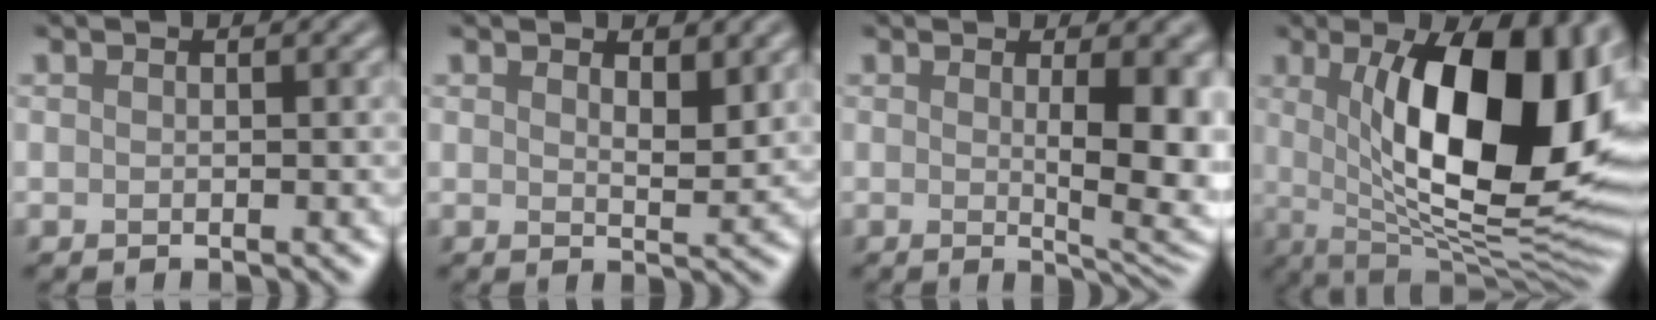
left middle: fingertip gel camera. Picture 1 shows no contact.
{"total": 2.3, "force": [1.5, 0.8, 1.6], "torque": [-0.024, -0.007, 0.027]}
{"total": 6.9, "force": [0.5, 1.7, 6.7], "torque": [-0.081, -0.008, 0.015]}
{"total": 15.6, "force": [2.6, 6.2, 14.1], "torque": [-0.184, 0.001, 0.033]}